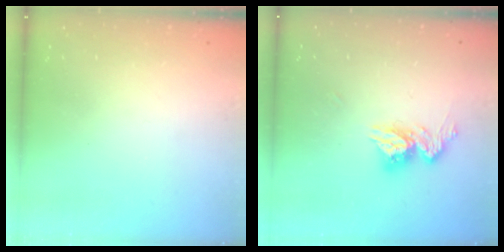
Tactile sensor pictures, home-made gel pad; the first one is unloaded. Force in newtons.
{"total": 10.7, "press": 10.6, "slide": 1.0}